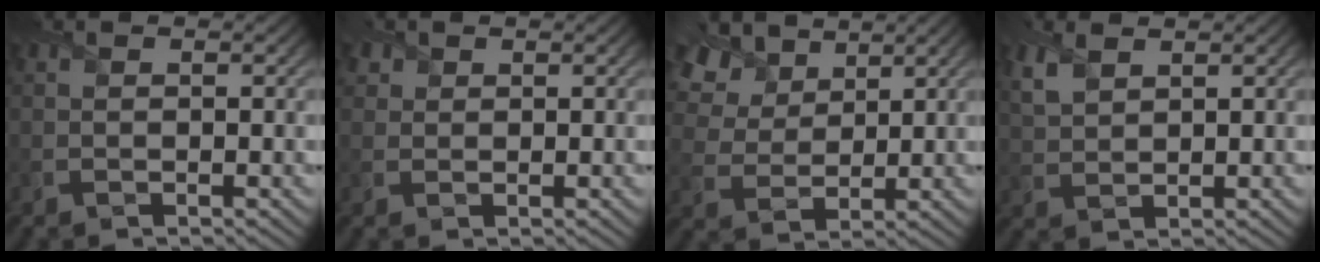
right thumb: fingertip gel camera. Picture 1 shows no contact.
{"total": 2.1, "force": [1.4, 1.5, 0.5], "torque": [-0.016, 0.000, 0.029]}
{"total": 10.1, "force": [6.2, 5.8, 5.4], "torque": [-0.169, 0.025, 0.112]}
{"total": 3.9, "force": [2.4, 2.0, 2.4], "torque": [-0.074, 0.003, 0.056]}